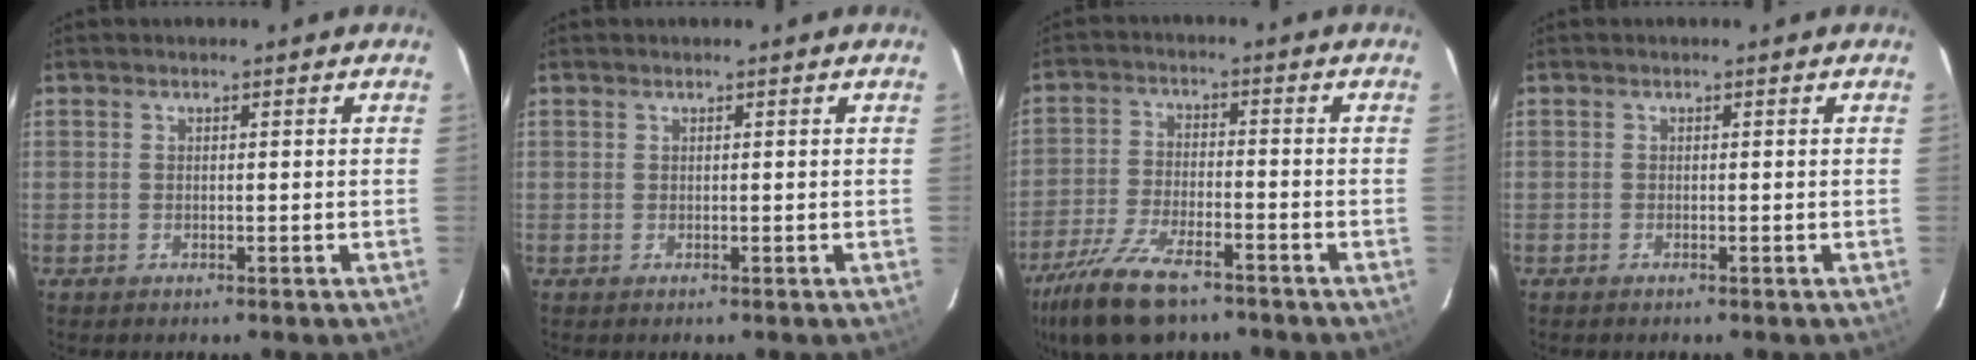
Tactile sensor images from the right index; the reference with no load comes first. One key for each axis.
{"total": 0.0}
{"total": 14.0, "fx": -10.2, "fy": 5.1, "fz": 8.2, "tx": -0.192, "ty": -0.029, "tz": -0.191}
{"total": 0.0}